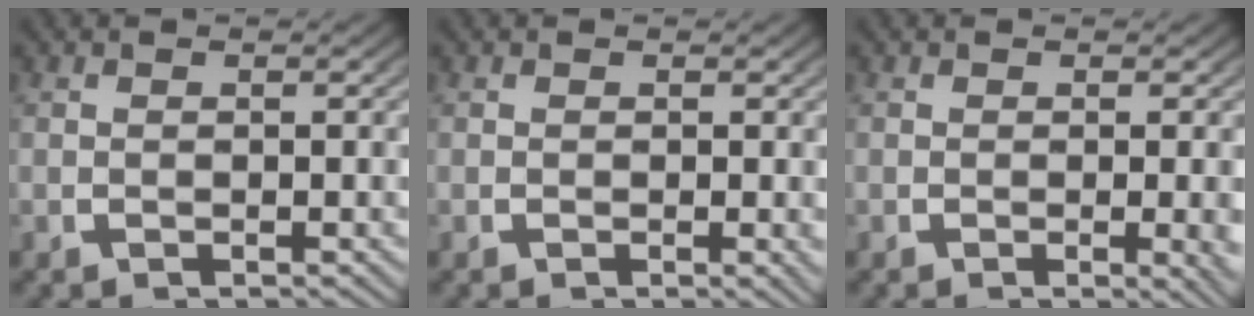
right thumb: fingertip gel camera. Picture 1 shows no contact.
{"total": 0.7, "force": [0.1, 0.0, 0.7], "torque": [-0.009, -0.002, 0.002]}
{"total": 2.1, "force": [-0.1, 0.3, 2.1], "torque": [-0.023, -0.004, 0.000]}